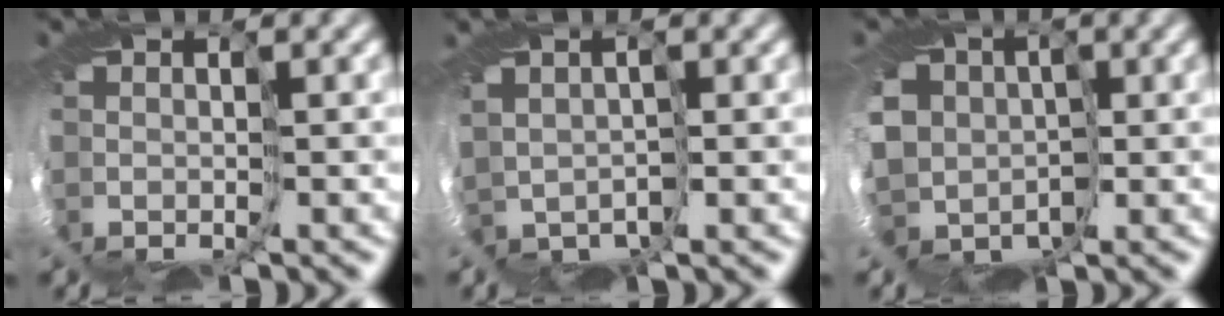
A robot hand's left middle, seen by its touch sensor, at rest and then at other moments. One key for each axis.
{"total": 1.4, "fx": 0.4, "fy": 1.3, "fz": -0.4, "tx": -0.007, "ty": 0.001, "tz": 0.010}
{"total": 7.1, "fx": 0.4, "fy": 6.4, "fz": 3.0, "tx": -0.077, "ty": 0.001, "tz": -0.011}